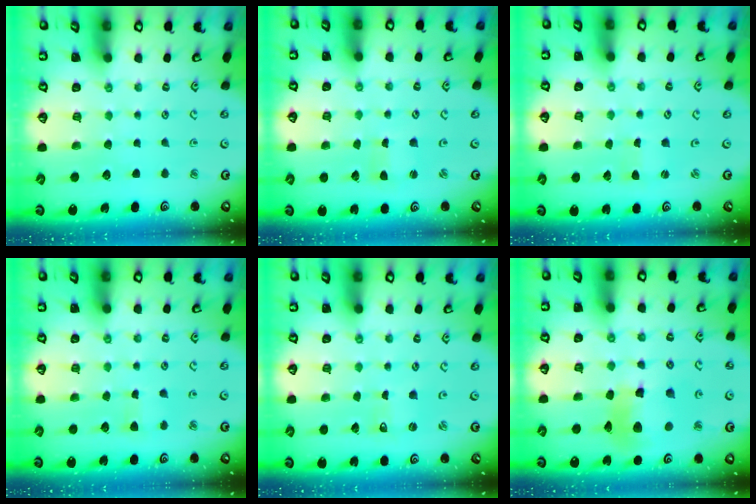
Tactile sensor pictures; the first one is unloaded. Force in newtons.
{"total": 1.0, "press": 1.0, "slide": 0.0}
{"total": 0.6, "press": 0.6, "slide": 0.0}
{"total": 2.8, "press": 2.8, "slide": 0.5}
{"total": 0.6, "press": 0.6, "slide": 0.0}
{"total": 12.5, "press": 12.4, "slide": 1.7}